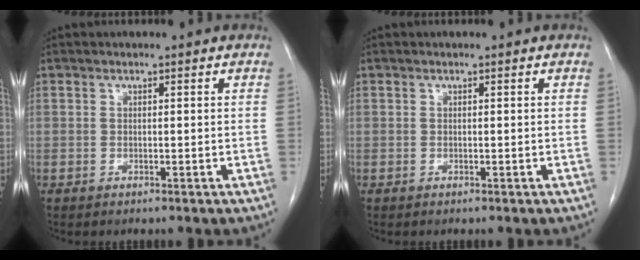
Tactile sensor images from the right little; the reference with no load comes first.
{"total": 0.0}